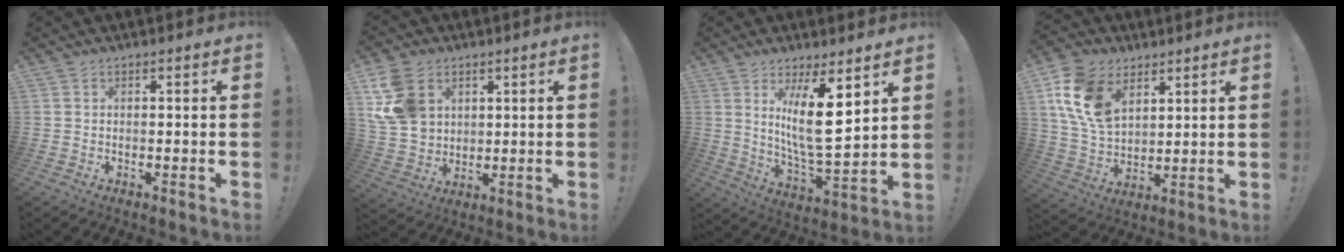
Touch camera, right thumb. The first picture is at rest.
{"total": 14.9, "force": [5.7, 11.2, 8.0], "torque": [-0.153, -0.018, 0.119]}
{"total": 14.6, "force": [5.6, 3.6, 13.0], "torque": [-0.240, -0.039, 0.087]}
{"total": 16.6, "force": [7.6, 11.0, 9.7], "torque": [-0.192, -0.033, 0.146]}